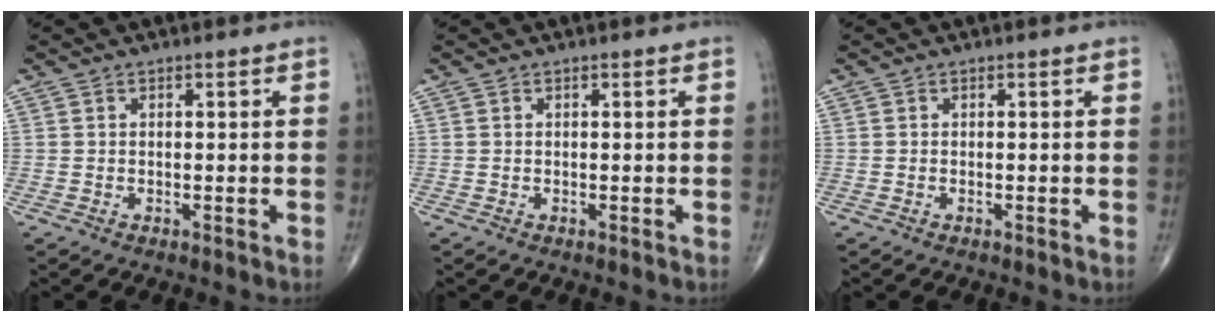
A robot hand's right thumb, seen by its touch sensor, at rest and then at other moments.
{"total": 0.0}
{"total": 0.0}